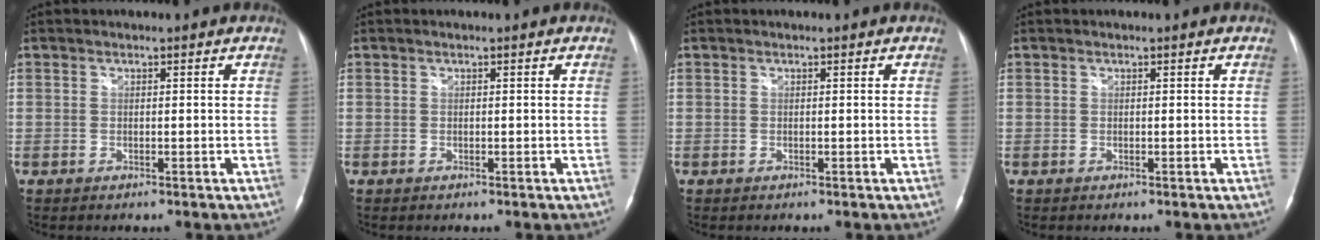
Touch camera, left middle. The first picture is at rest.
{"total": 0.0}
{"total": 0.0}
{"total": 0.0}